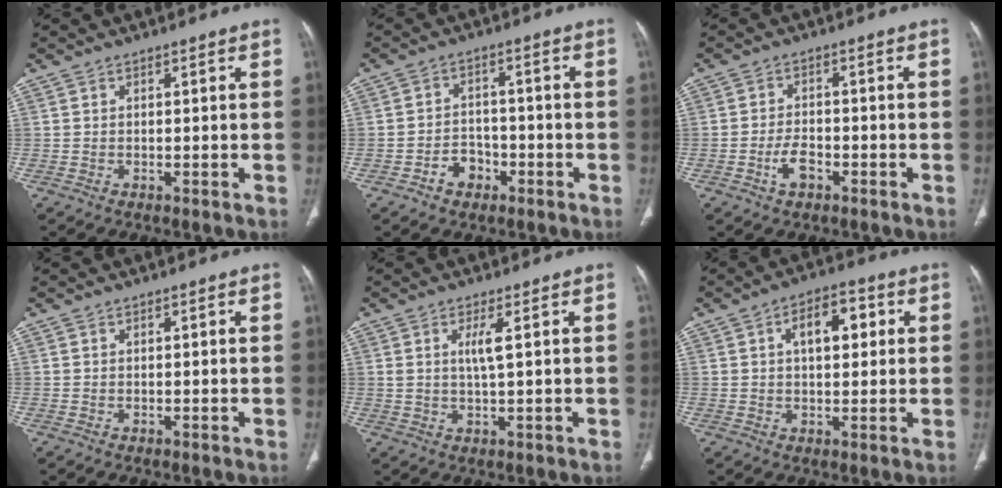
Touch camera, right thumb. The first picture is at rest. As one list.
[{"total": 5.0, "force": [-2.5, 3.8, 2.0], "torque": [-0.010, 0.029, -0.041]}, {"total": 4.1, "force": [-1.9, 2.4, 2.7], "torque": [-0.045, 0.017, -0.036]}, {"total": 0.0}, {"total": 3.3, "force": [1.0, 0.4, 3.2], "torque": [-0.069, -0.009, 0.022]}, {"total": 8.1, "force": [2.1, 4.5, 6.5], "torque": [-0.075, 0.012, 0.028]}]